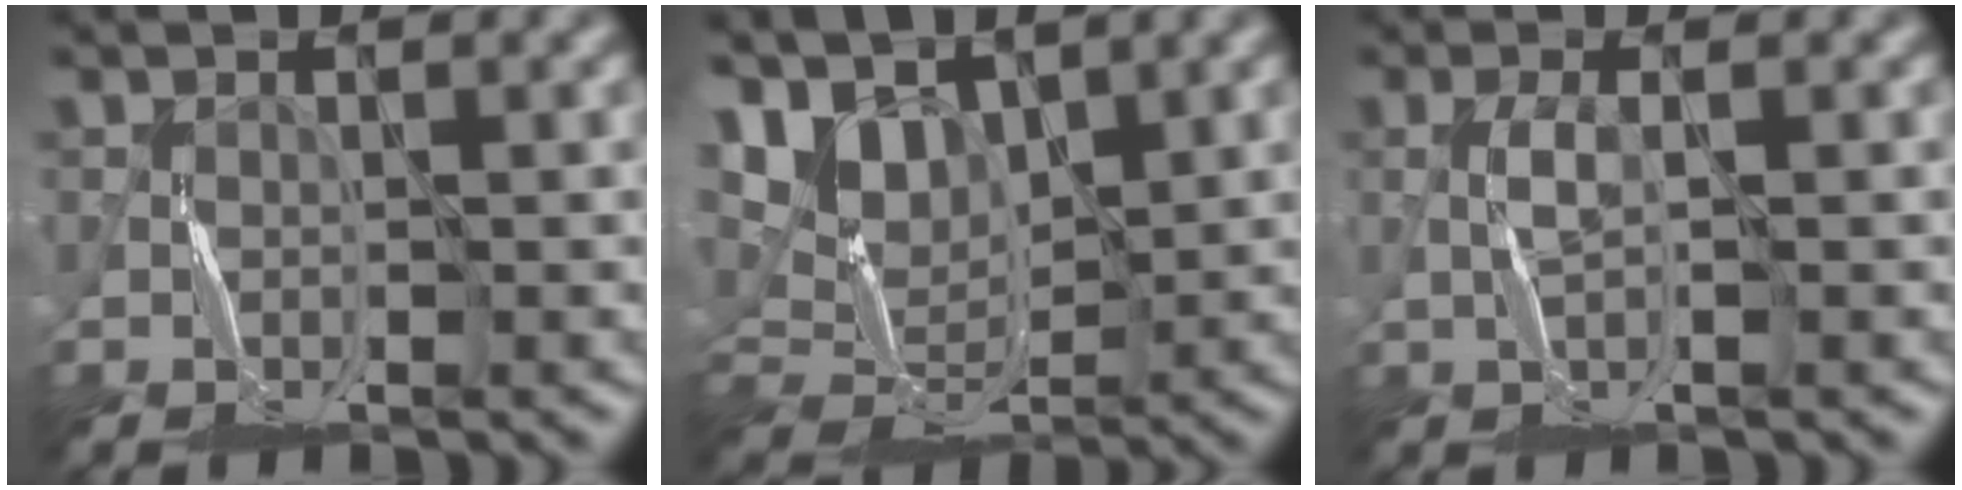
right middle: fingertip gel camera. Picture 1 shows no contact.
{"total": 5.8, "force": [3.4, 3.1, 3.5], "torque": [-0.079, 0.000, 0.065]}
{"total": 1.4, "force": [-0.2, 0.3, 1.4], "torque": [-0.033, 0.006, -0.003]}